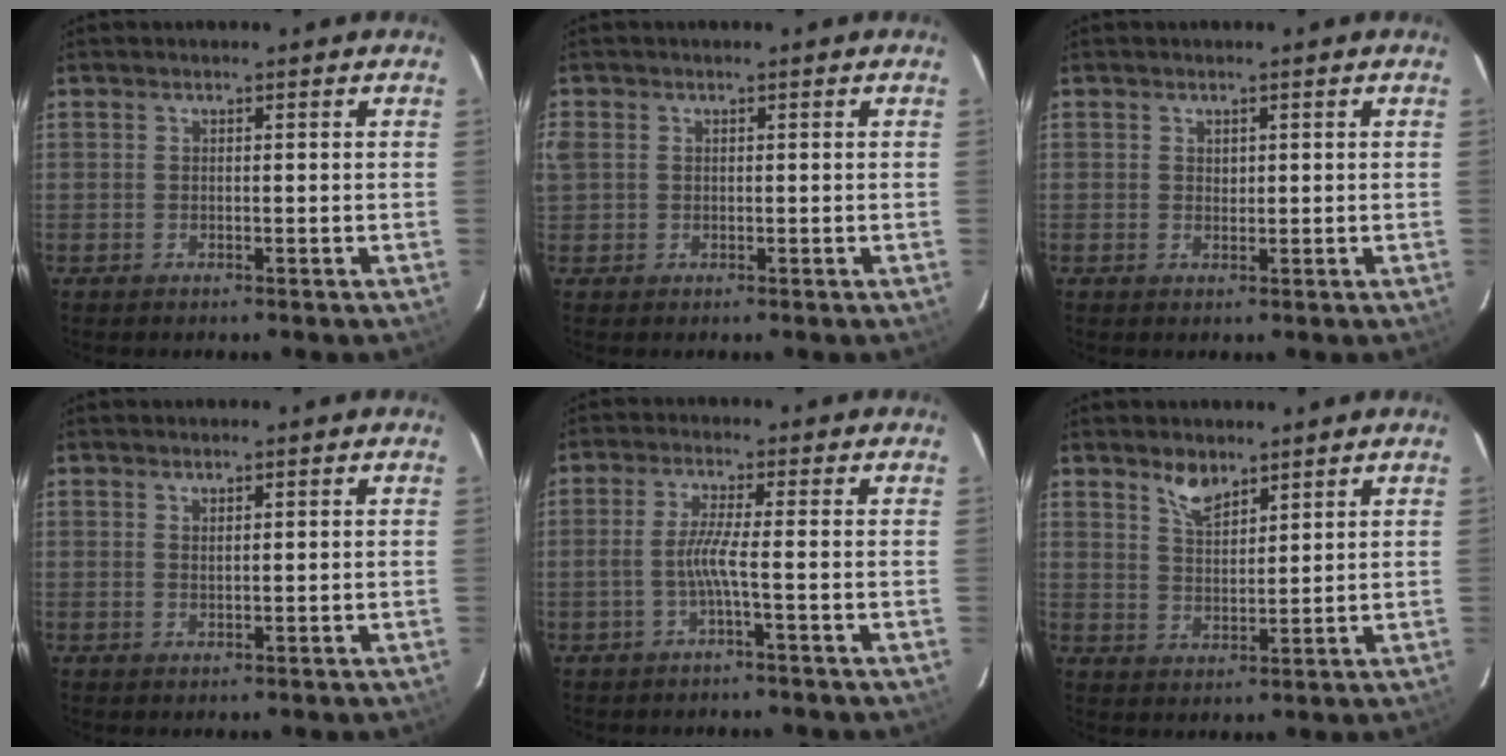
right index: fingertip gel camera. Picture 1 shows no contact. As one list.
[{"total": 4.3, "force": [0.6, 3.6, 2.3], "torque": [-0.052, 0.004, 0.012]}, {"total": 1.1, "force": [0.5, 0.9, 0.3], "torque": [-0.003, 0.003, 0.009]}, {"total": 1.0, "force": [0.7, 0.3, 0.7], "torque": [-0.012, 0.001, 0.013]}, {"total": 3.5, "force": [-1.3, -0.9, 3.1], "torque": [-0.071, -0.003, -0.023]}, {"total": 5.0, "force": [3.9, 1.9, 2.4], "torque": [-0.043, 0.003, 0.073]}]